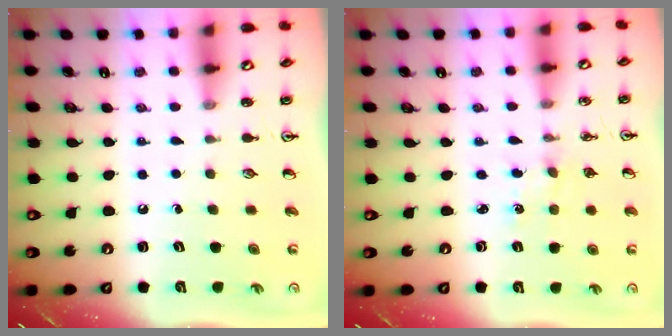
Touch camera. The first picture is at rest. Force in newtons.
{"total": 0.7, "press": 0.7, "slide": 0.2}